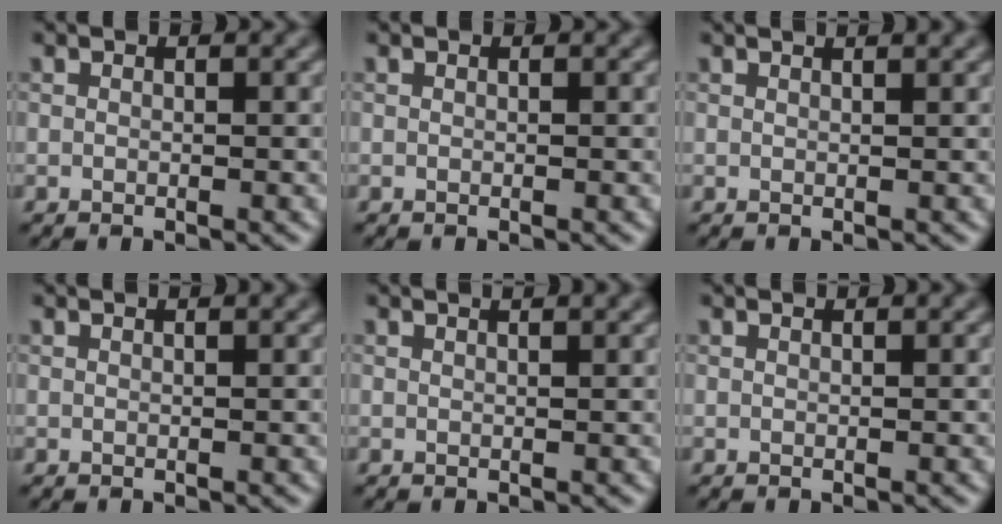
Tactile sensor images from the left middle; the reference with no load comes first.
{"total": 0.0}
{"total": 2.2, "force": [1.6, 0.8, 1.2], "torque": [-0.002, 0.005, 0.000]}
{"total": 1.2, "force": [0.9, 0.3, 0.6], "torque": [-0.006, -0.001, 0.004]}
{"total": 2.6, "force": [1.8, 1.1, 1.6], "torque": [-0.002, 0.009, -0.005]}
{"total": 0.8, "force": [0.7, 0.1, 0.3], "torque": [-0.005, -0.002, 0.005]}